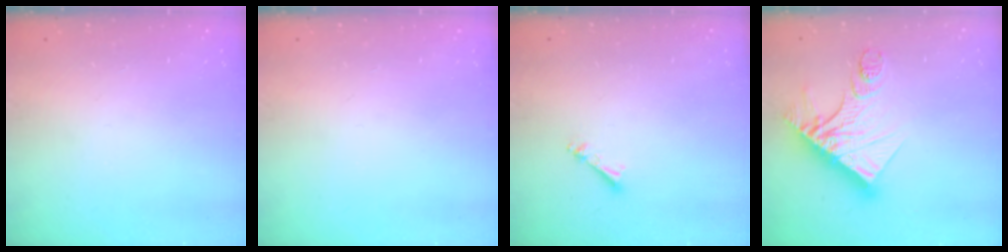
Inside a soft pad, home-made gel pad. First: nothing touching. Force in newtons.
{"total": 0.0}
{"total": 3.4, "press": 3.4, "slide": 0.4}
{"total": 16.2, "press": 16.2, "slide": 1.7}